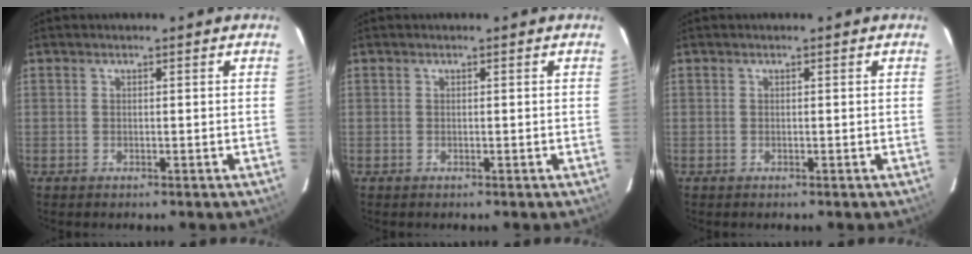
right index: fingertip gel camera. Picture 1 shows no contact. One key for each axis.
{"total": 0.0}
{"total": 0.0}